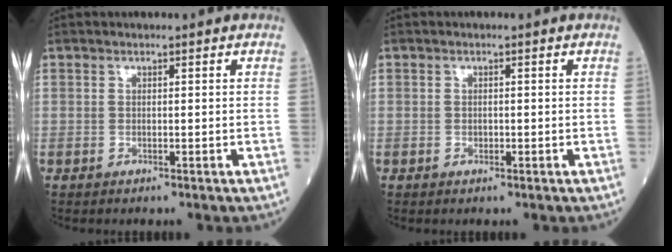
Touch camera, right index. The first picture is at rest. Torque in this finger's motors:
{"motor_torque": [-0.10, -0.04, -0.03, -0.01]}